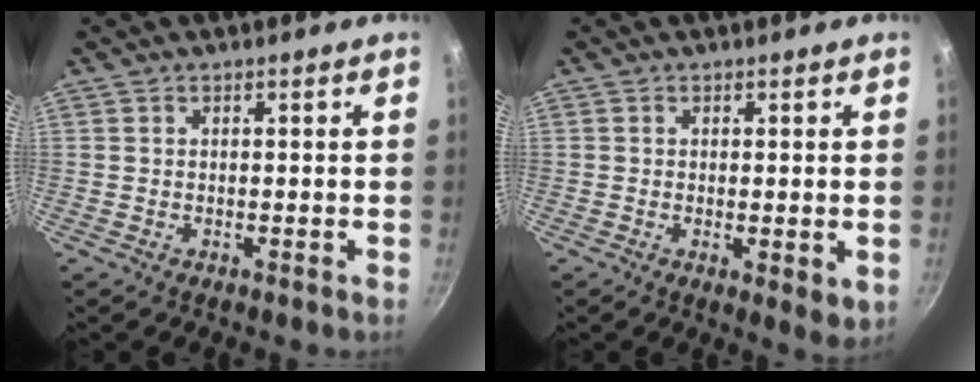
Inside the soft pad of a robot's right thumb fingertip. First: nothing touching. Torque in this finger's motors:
{"motor_torque": [0.15, 0.37, -0.07, 0.07, 0.00]}